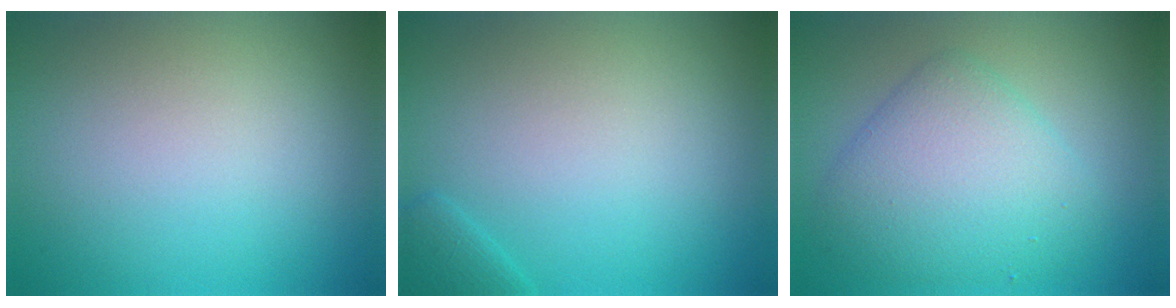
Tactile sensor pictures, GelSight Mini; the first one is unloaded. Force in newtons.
{"total": 1.4, "press": 1.4, "slide": 0.1}
{"total": 5.6, "press": 5.6, "slide": 0.3}